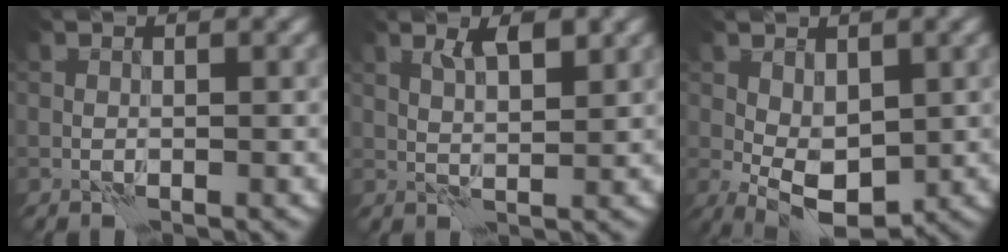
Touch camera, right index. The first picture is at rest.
{"total": 2.6, "force": [1.6, 0.6, 2.0], "torque": [-0.038, -0.003, 0.029]}
{"total": 5.1, "force": [-0.5, 3.0, 4.1], "torque": [-0.080, -0.004, -0.010]}